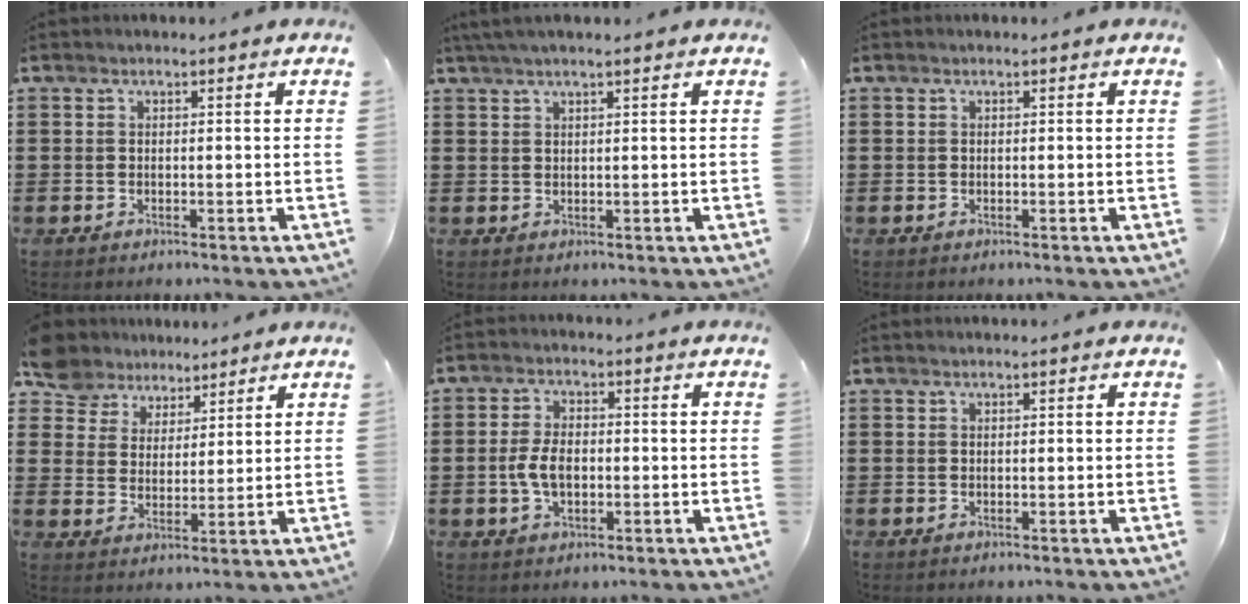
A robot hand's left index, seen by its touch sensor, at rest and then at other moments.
{"total": 2.0, "force": [1.4, -0.1, 1.3], "torque": [-0.026, 0.000, 0.027]}
{"total": 0.0}
{"total": 6.3, "force": [5.4, 3.2, 0.2], "torque": [-0.039, -0.009, 0.104]}
{"total": 4.8, "force": [-0.6, 2.6, 4.0], "torque": [-0.094, -0.002, -0.017]}
{"total": 0.0}